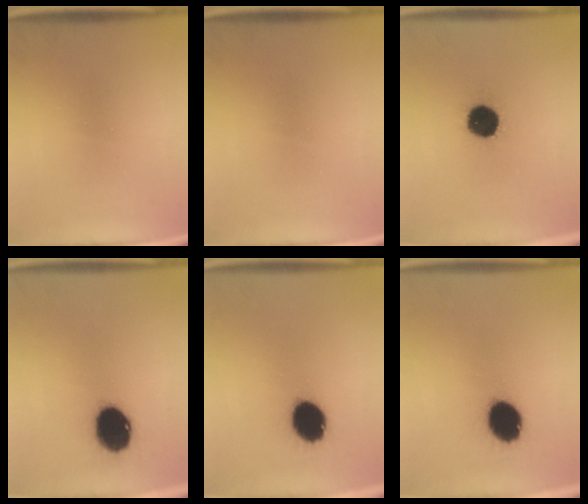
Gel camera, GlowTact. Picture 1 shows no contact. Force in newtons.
{"total": 0.0}
{"total": 12.6}
{"total": 13.3}
{"total": 11.7}
{"total": 11.7}